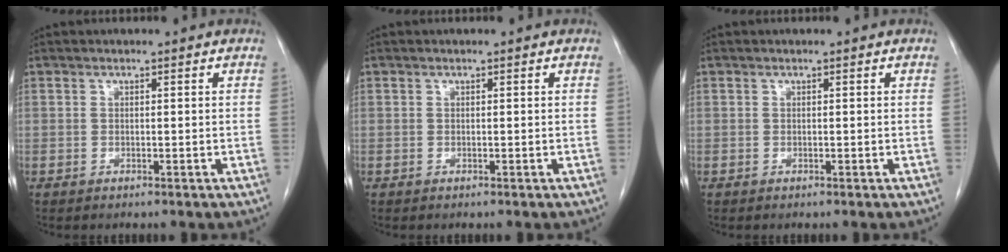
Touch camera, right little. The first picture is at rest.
{"total": 0.0}
{"total": 0.0}